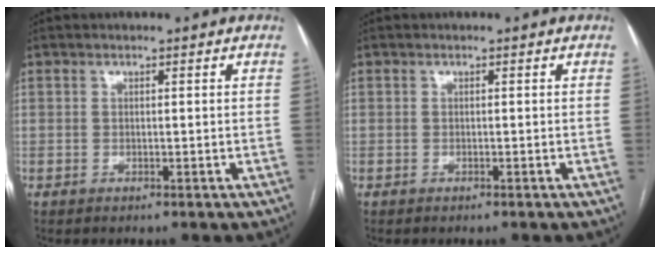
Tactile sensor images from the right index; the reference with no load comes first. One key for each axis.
{"total": 0.0}